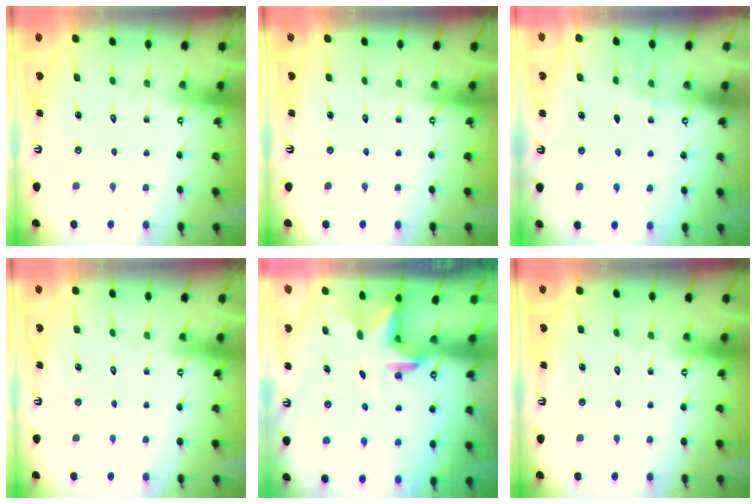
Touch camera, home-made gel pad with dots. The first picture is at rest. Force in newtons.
{"total": 0.0}
{"total": 3.4, "press": 2.6, "slide": 2.2}
{"total": 0.0}
{"total": 2.9, "press": 2.9, "slide": 0.2}
{"total": 0.0}